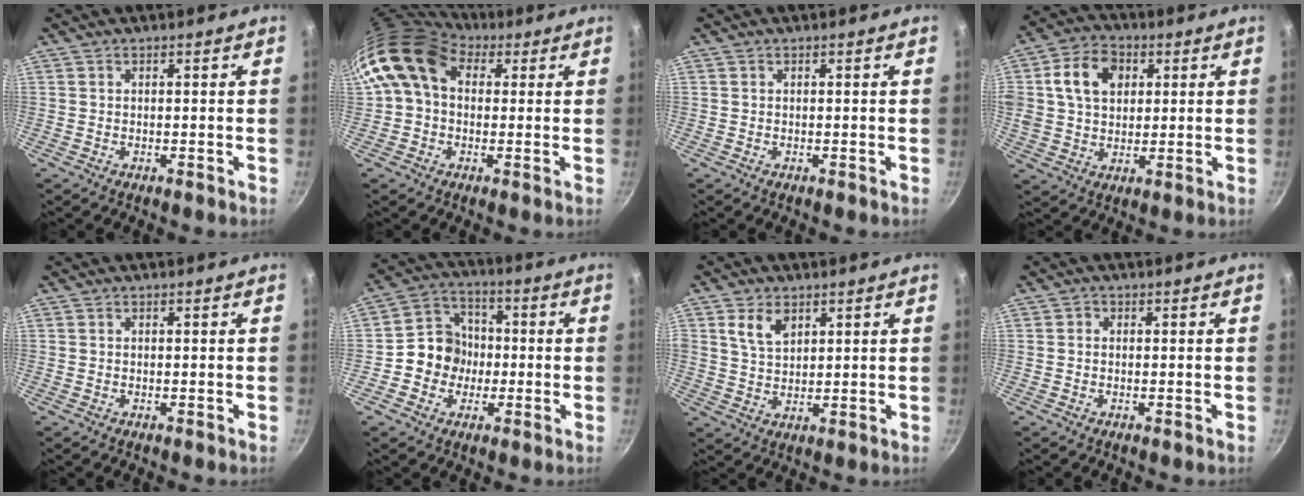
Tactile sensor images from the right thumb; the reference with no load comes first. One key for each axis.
{"total": 12.2, "fx": 3.0, "fy": 9.1, "fz": 7.4, "tx": -0.115, "ty": 0.015, "tz": 0.032}
{"total": 0.0}
{"total": 12.1, "fx": 3.4, "fy": 9.1, "fz": 7.2, "tx": -0.112, "ty": 0.008, "tz": 0.047}
{"total": 0.0}
{"total": 9.8, "fx": -1.5, "fy": 8.8, "fz": 4.0, "tx": -0.026, "ty": 0.027, "tz": -0.043}
{"total": 5.7, "fx": 2.7, "fy": 3.6, "fz": 3.5, "tx": -0.054, "ty": -0.011, "tz": 0.055}
{"total": 0.7, "fx": -0.1, "fy": 0.7, "fz": 0.3, "tx": -0.004, "ty": 0.004, "tz": -0.003}